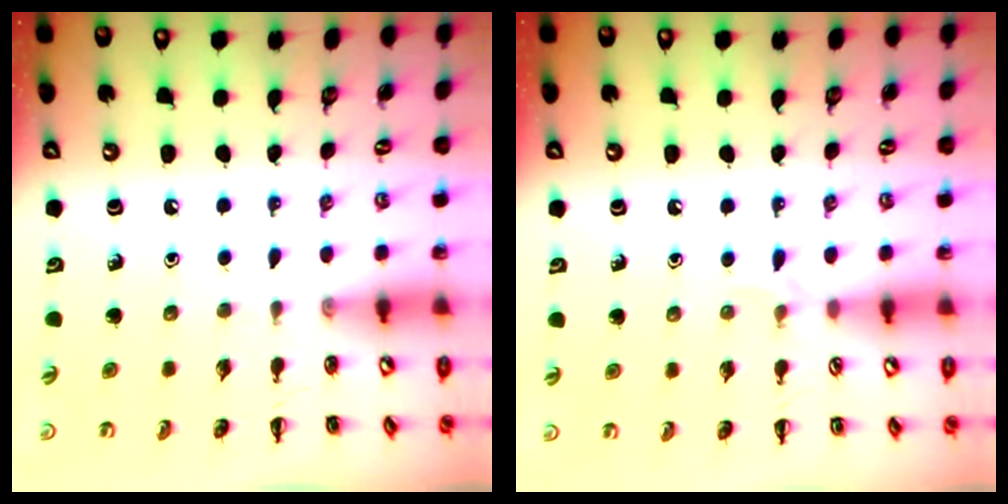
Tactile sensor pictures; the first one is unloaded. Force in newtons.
{"total": 4.6, "press": 4.3, "slide": 1.7}